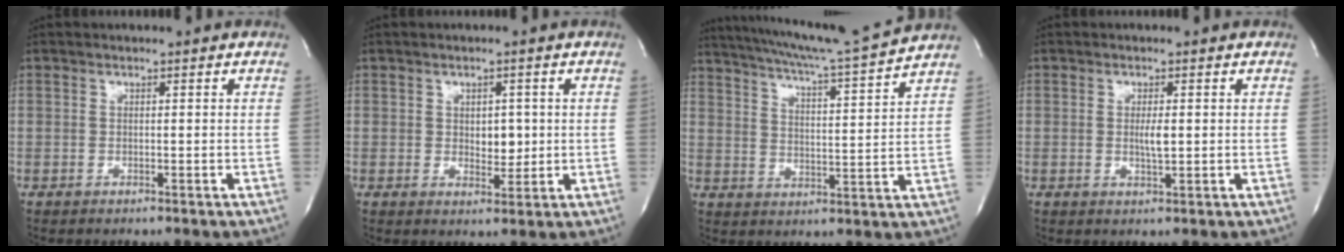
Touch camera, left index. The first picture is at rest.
{"total": 3.2, "force": [0.4, 1.9, 2.5], "torque": [-0.031, -0.004, 0.011]}
{"total": 16.3, "force": [15.0, -1.5, 6.3], "torque": [-0.116, -0.026, 0.217]}
{"total": 2.2, "force": [0.2, 0.4, 2.2], "torque": [-0.042, -0.004, 0.004]}